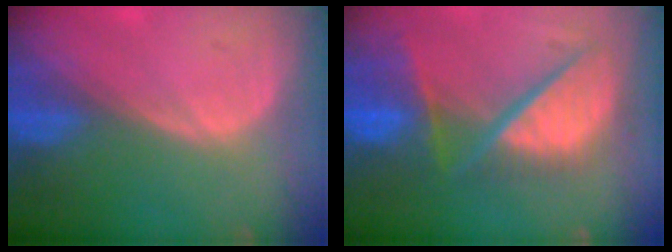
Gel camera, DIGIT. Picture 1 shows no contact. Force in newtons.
{"total": 12.1, "press": 10.0, "slide": 6.8}